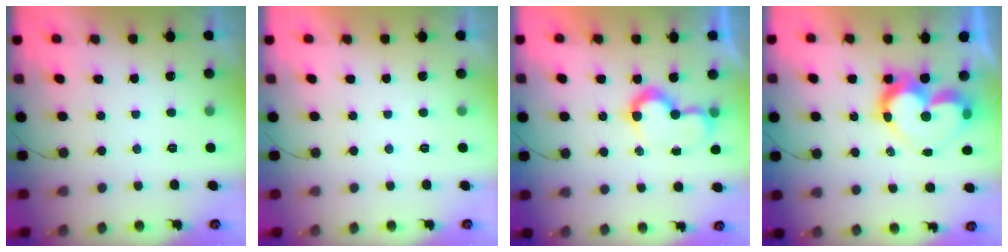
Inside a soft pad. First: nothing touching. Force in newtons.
{"total": 1.8, "press": 1.8, "slide": 0.0}
{"total": 8.2, "press": 8.2, "slide": 0.4}
{"total": 11.7, "press": 11.7, "slide": 0.9}